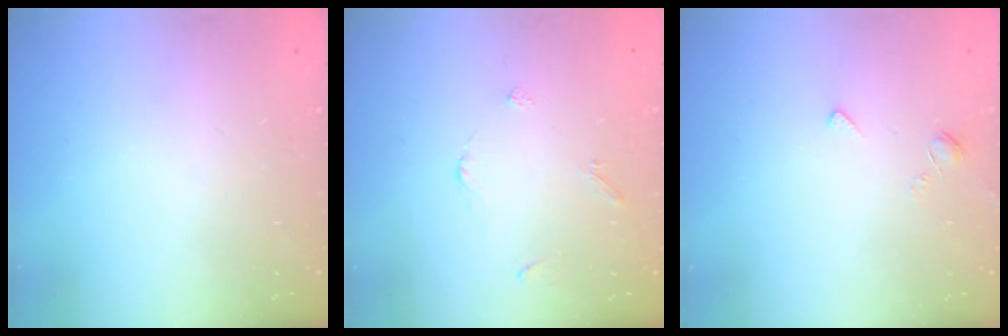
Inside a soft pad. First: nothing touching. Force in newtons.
{"total": 2.9, "press": 2.9, "slide": 0.5}
{"total": 2.0, "press": 2.0, "slide": 0.5}